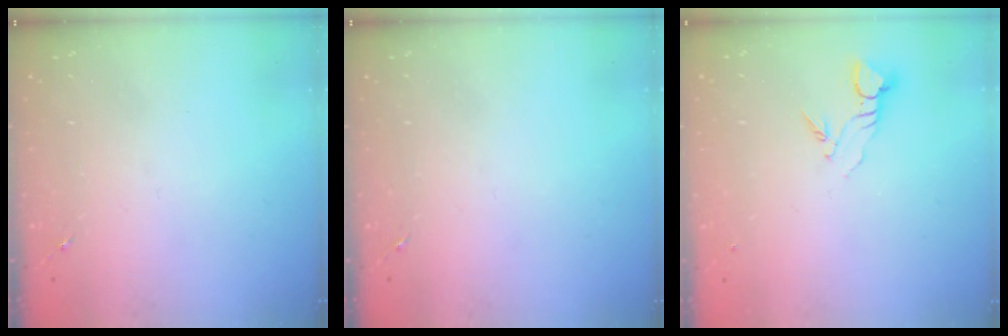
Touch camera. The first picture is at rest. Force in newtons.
{"total": 0.0}
{"total": 3.8, "press": 3.8, "slide": 0.2}